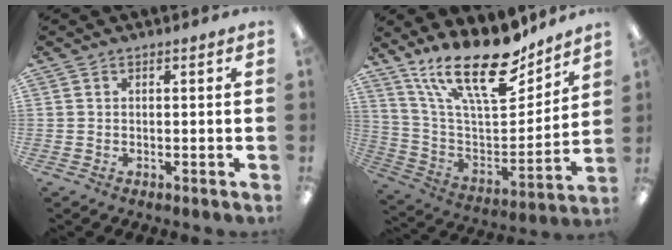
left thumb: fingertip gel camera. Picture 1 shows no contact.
{"total": 23.6, "force": [16.9, 8.3, 14.1], "torque": [-0.255, -0.110, 0.294]}